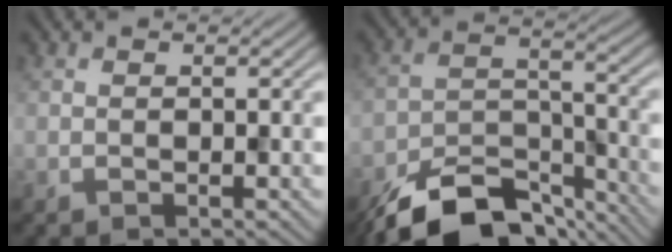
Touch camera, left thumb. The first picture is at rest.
{"total": 13.0, "force": [-10.2, 5.2, 6.1], "torque": [-0.114, -0.017, -0.173]}